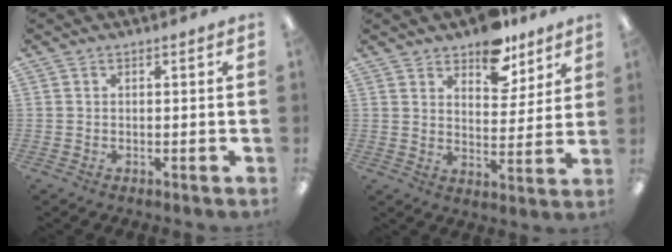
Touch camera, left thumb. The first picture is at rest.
{"total": 9.4, "force": [7.5, 4.8, 3.0], "torque": [-0.025, -0.053, 0.133]}